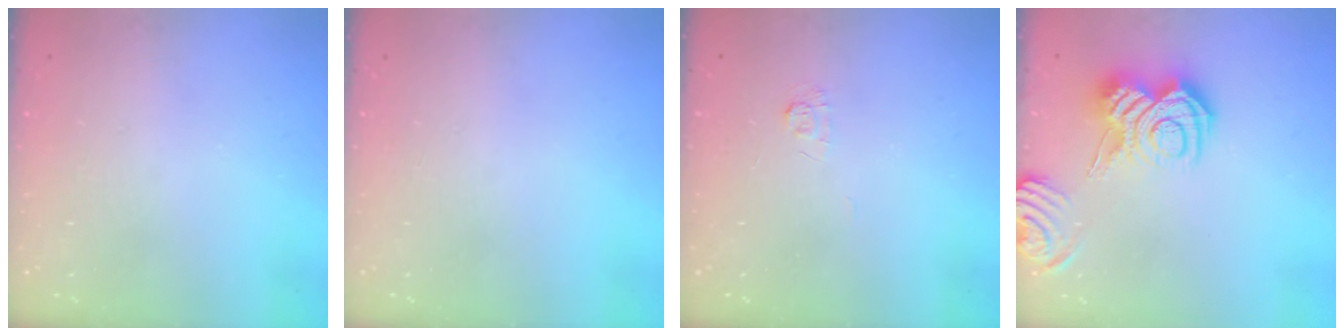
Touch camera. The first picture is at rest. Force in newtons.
{"total": 0.0}
{"total": 3.9, "press": 3.9, "slide": 0.4}
{"total": 12.9, "press": 12.9, "slide": 0.6}